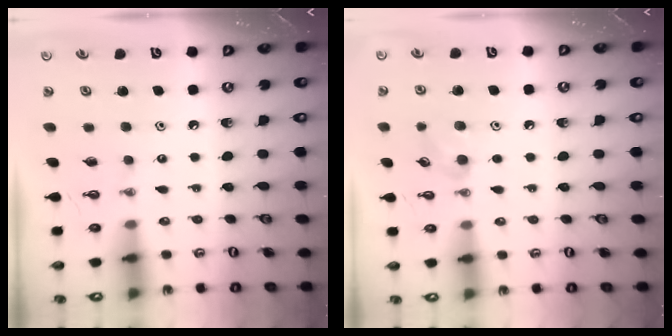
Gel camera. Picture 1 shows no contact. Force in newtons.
{"total": 6.1, "press": 6.0, "slide": 1.4}